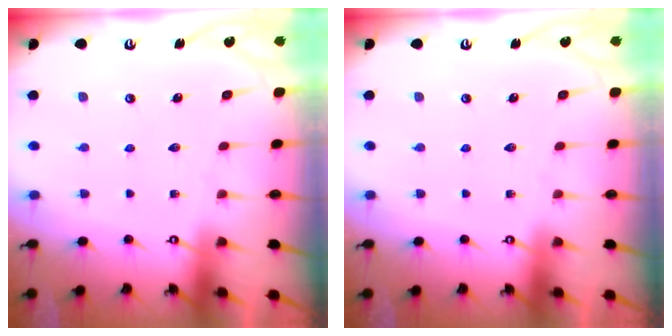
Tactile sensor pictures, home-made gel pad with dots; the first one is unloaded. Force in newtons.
{"total": 0.0}